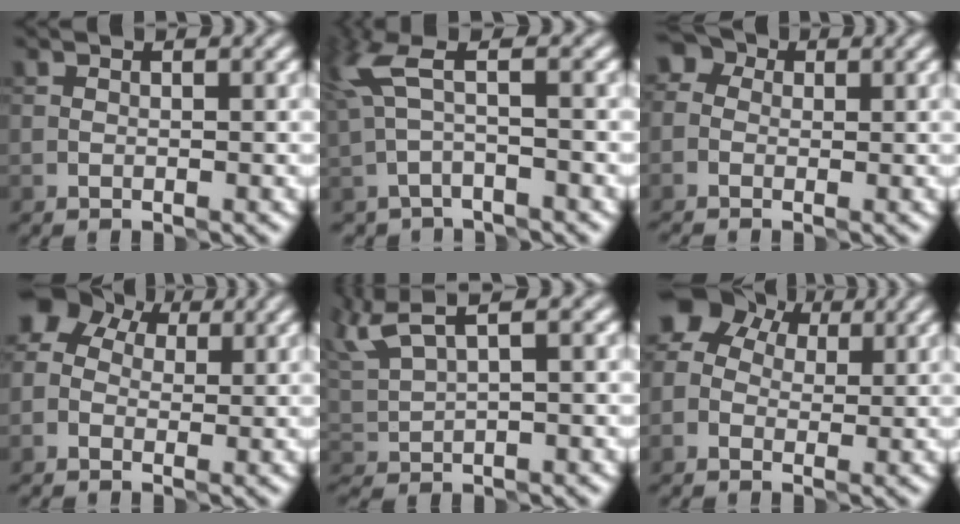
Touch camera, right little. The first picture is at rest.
{"total": 3.2, "force": [0.5, 1.4, 2.8], "torque": [-0.072, 0.000, 0.009]}
{"total": 3.6, "force": [-0.3, 3.2, 1.6], "torque": [-0.031, 0.020, -0.026]}
{"total": 5.1, "force": [1.2, 4.1, 2.8], "torque": [-0.049, 0.029, 0.004]}
{"total": 4.1, "force": [3.0, 0.8, 2.6], "torque": [-0.068, 0.021, 0.065]}
{"total": 6.2, "force": [1.8, 4.8, 3.5], "torque": [-0.063, 0.032, 0.014]}